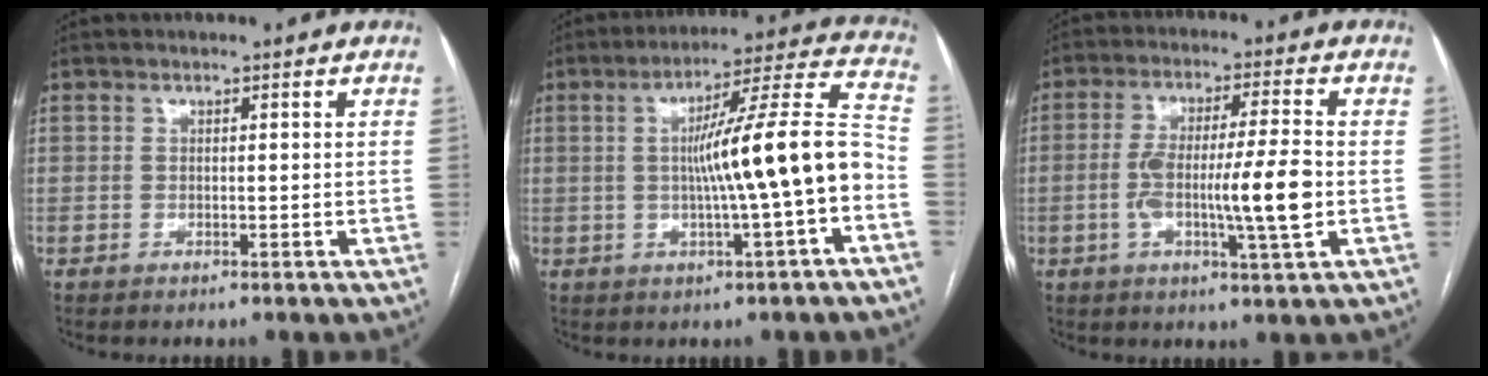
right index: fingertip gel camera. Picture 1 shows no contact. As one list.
[{"total": 14.2, "force": [-2.1, -0.3, 14.0], "torque": [-0.210, 0.022, -0.035]}, {"total": 11.3, "force": [-1.9, 0.6, 11.1], "torque": [-0.199, 0.002, -0.035]}]